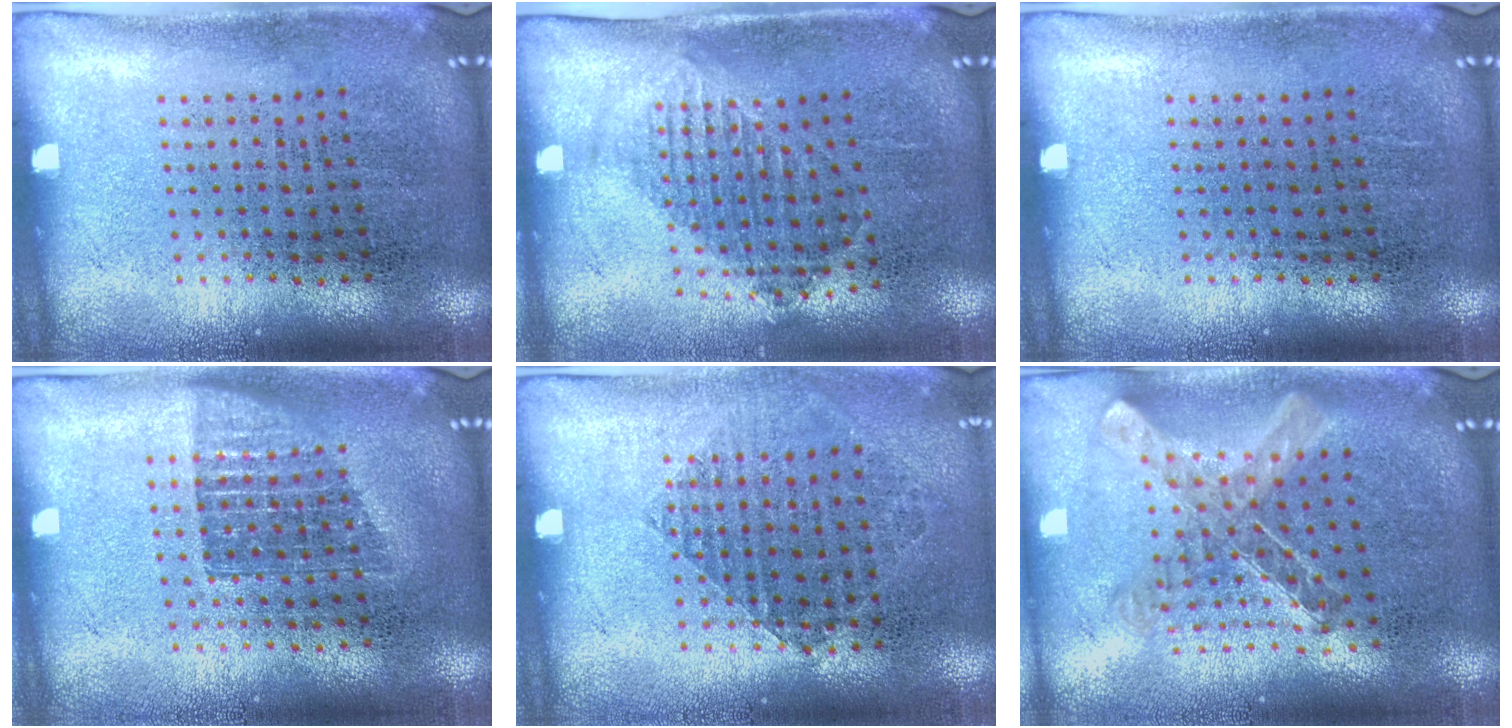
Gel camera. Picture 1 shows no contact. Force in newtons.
{"total": 1.2, "press": 1.1, "slide": 0.5}
{"total": 0.0}
{"total": 1.2, "press": 1.0, "slide": 0.7}
{"total": 0.9, "press": 0.9, "slide": 0.4}
{"total": 0.9, "press": 0.9, "slide": 0.1}